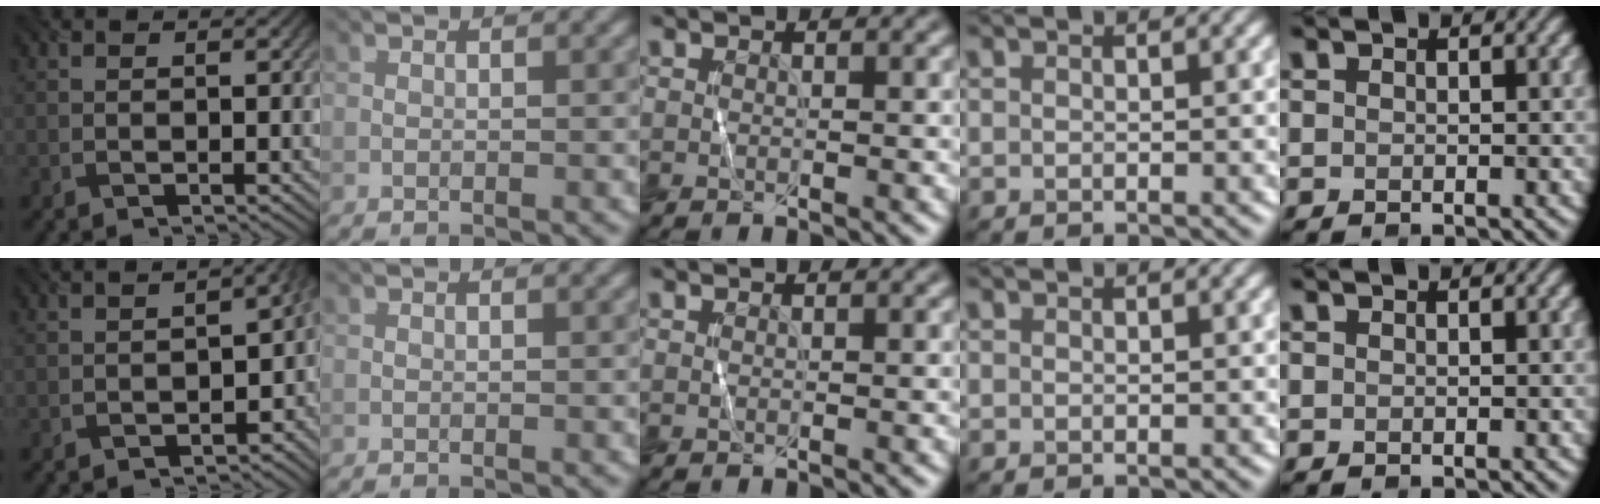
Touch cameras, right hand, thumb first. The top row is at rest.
{"thumb": {"total": 6.4, "force": [-3.3, 3.6, 4.1], "torque": [-0.039, -0.028, -0.047]}}